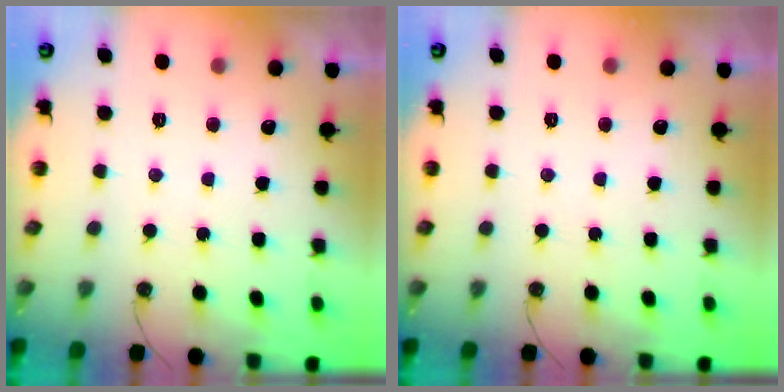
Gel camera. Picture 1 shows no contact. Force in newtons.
{"total": 0.0}